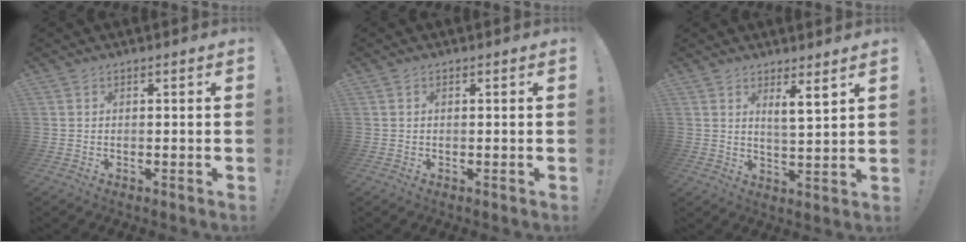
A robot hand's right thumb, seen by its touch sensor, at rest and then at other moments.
{"total": 0.0}
{"total": 5.7, "force": [4.3, 0.4, 3.7], "torque": [-0.046, -0.035, 0.067]}